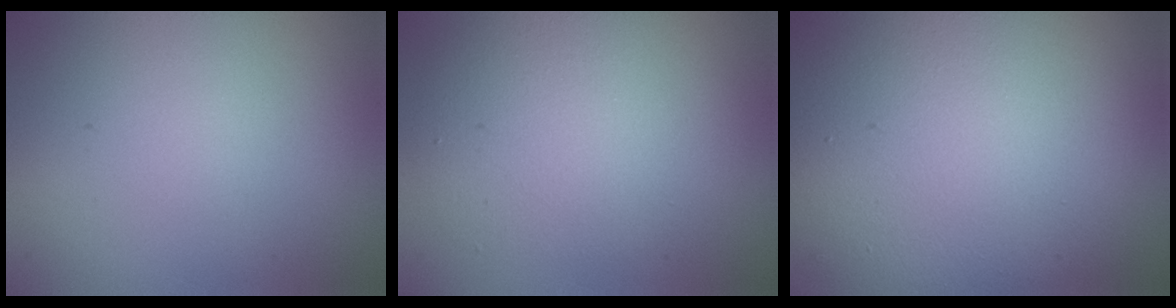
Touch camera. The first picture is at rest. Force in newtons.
{"total": 5.3, "press": 5.3, "slide": 0.5}
{"total": 14.2, "press": 14.2, "slide": 0.1}